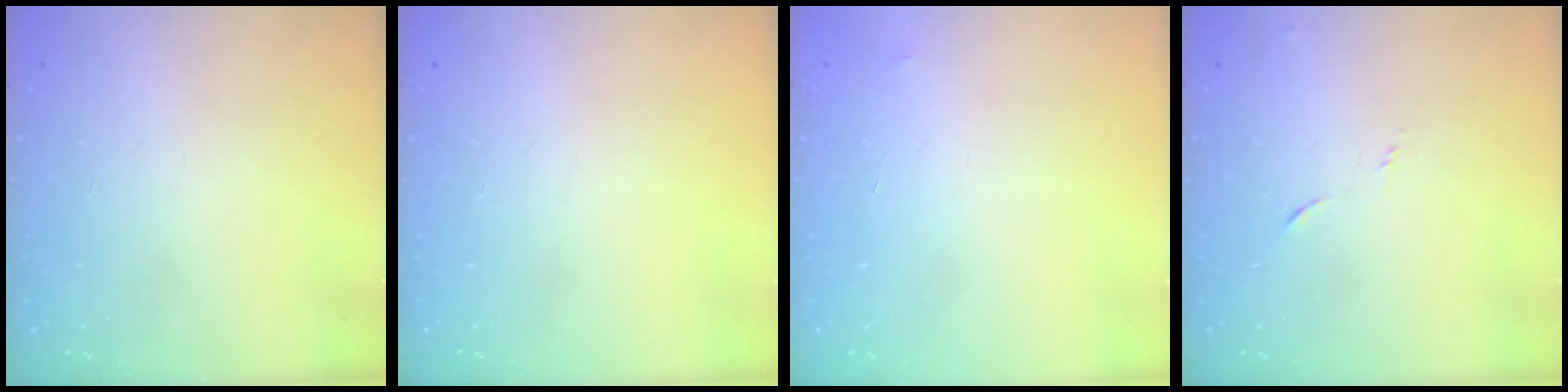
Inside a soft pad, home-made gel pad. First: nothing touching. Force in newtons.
{"total": 0.0}
{"total": 4.0, "press": 4.0, "slide": 0.2}
{"total": 5.9, "press": 5.9, "slide": 0.6}